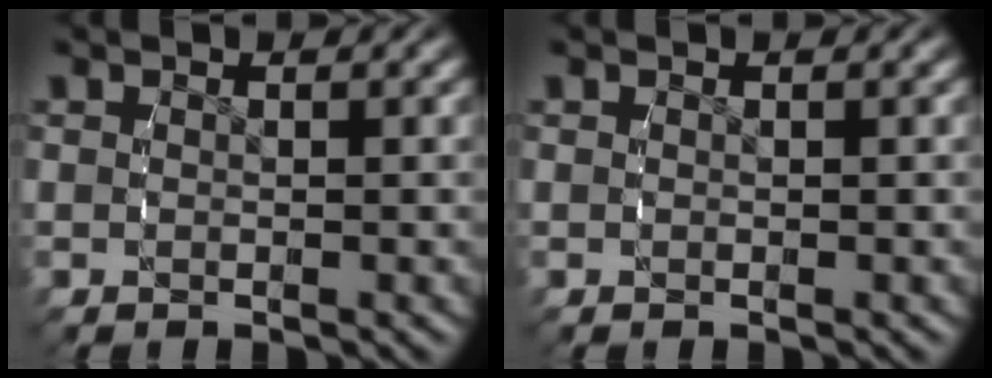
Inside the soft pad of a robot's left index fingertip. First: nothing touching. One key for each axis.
{"total": 0.0}